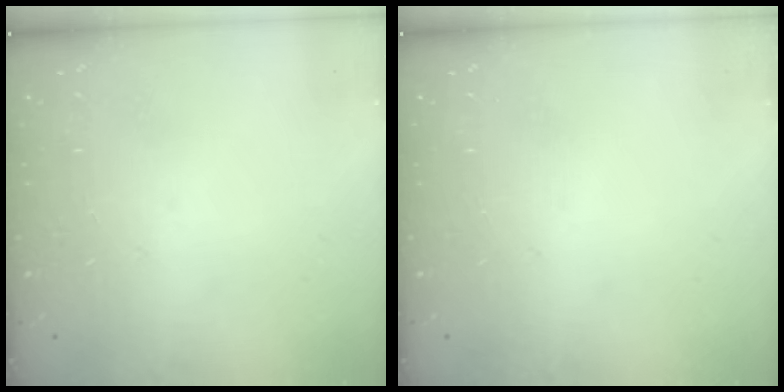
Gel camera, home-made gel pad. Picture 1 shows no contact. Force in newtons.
{"total": 0.0}